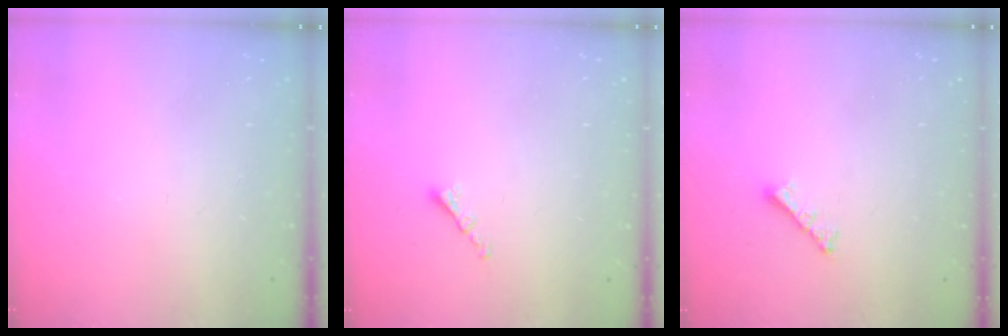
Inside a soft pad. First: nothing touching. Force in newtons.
{"total": 1.3, "press": 1.2, "slide": 0.6}
{"total": 2.8, "press": 2.7, "slide": 0.6}